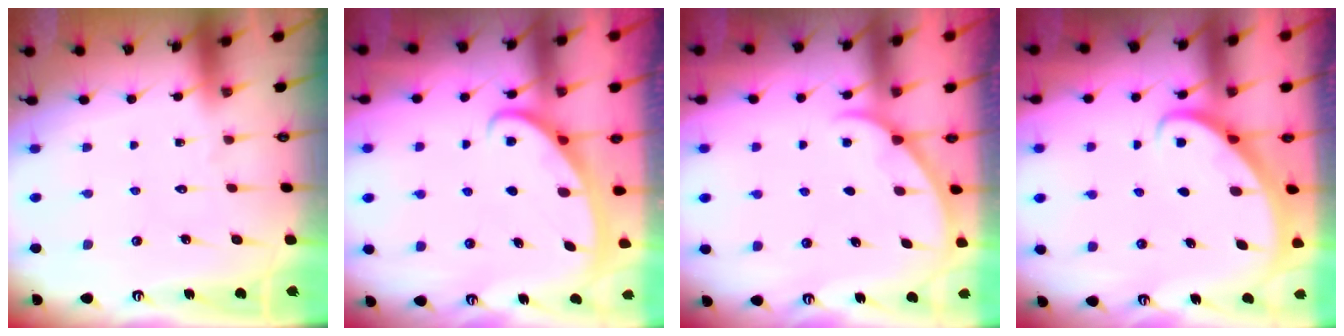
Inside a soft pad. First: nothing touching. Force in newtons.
{"total": 2.9, "press": 2.9, "slide": 0.3}
{"total": 1.6, "press": 1.6, "slide": 0.2}
{"total": 2.8, "press": 2.8, "slide": 0.2}